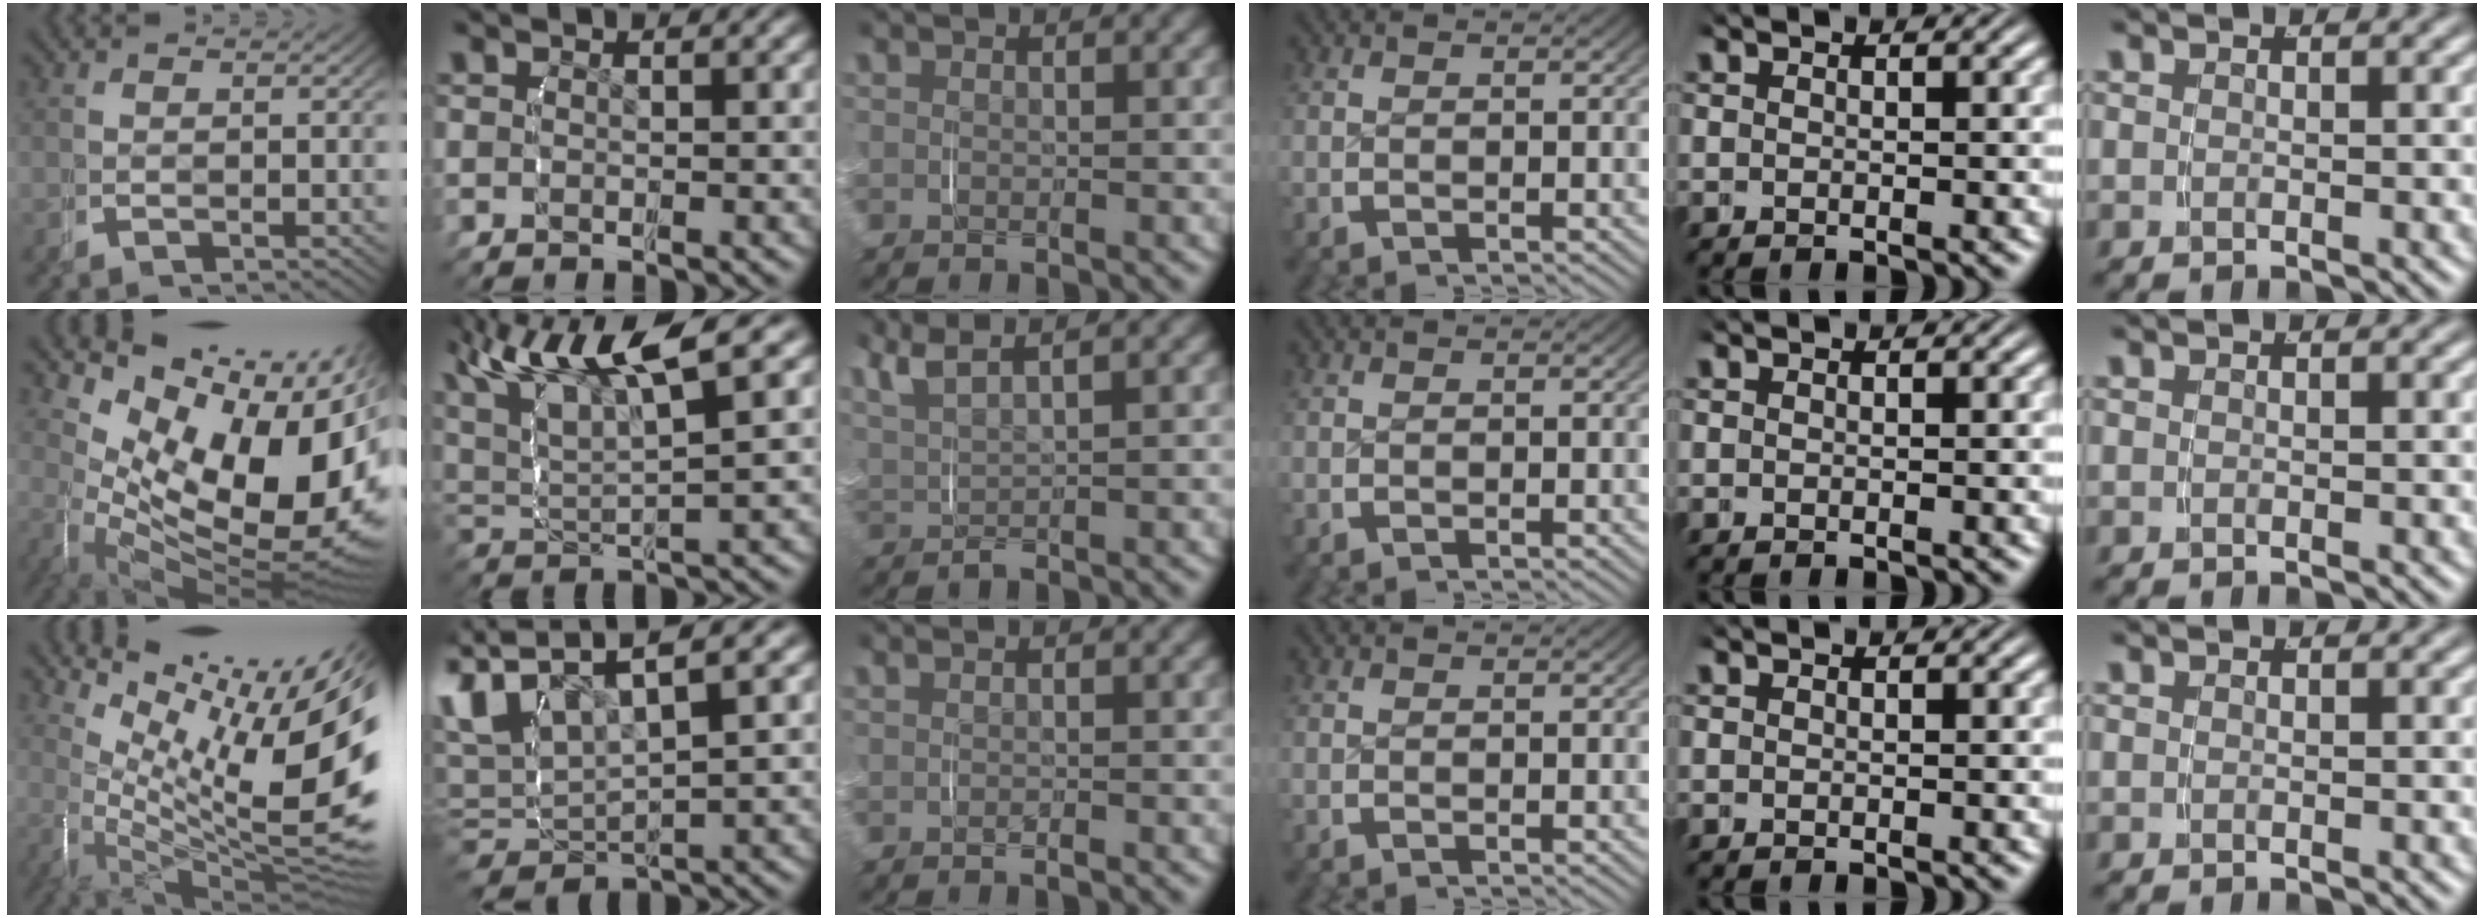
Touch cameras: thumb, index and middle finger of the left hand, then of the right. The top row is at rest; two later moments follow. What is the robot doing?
{"motion": "grasp_and_lifting", "object": "router"}